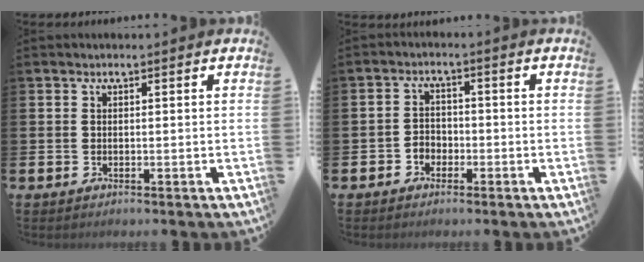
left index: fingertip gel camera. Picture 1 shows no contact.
{"total": 2.3, "force": [-1.5, 1.7, 0.5], "torque": [-0.017, 0.008, -0.033]}